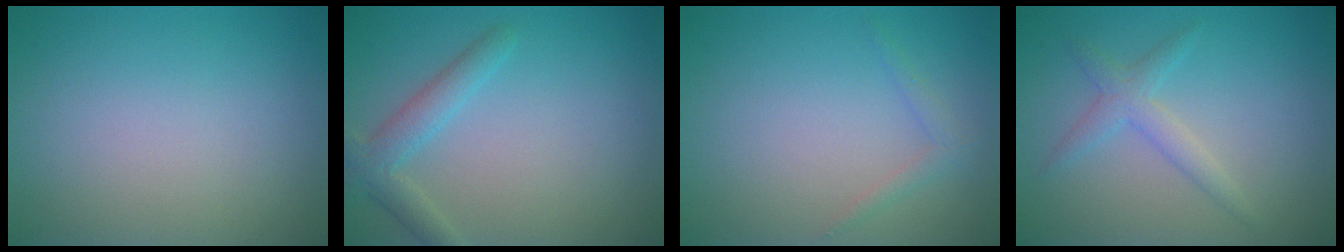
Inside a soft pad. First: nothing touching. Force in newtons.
{"total": 2.8, "press": 2.8, "slide": 0.0}
{"total": 1.1, "press": 1.1, "slide": 0.1}
{"total": 1.3, "press": 1.3, "slide": 0.1}